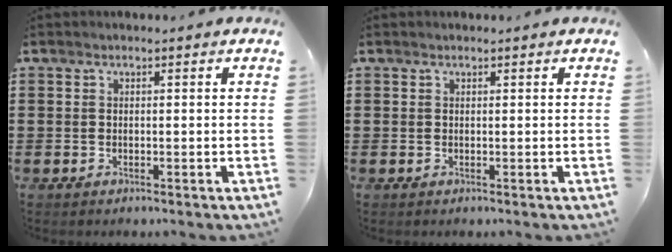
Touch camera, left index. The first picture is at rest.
{"total": 0.0}